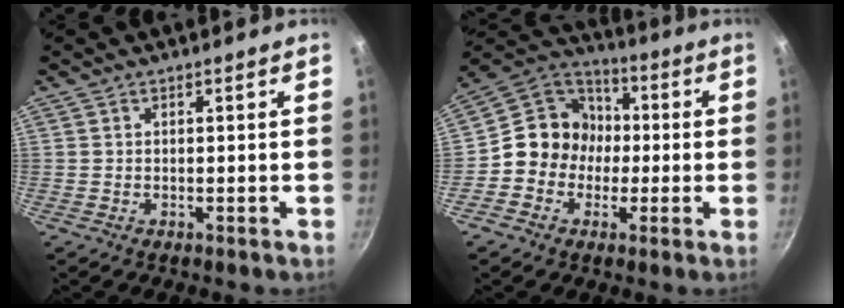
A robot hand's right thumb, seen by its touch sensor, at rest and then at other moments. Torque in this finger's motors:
{"motor_torque": [-0.50, 0.49, 0.88, -0.76, 0.04]}